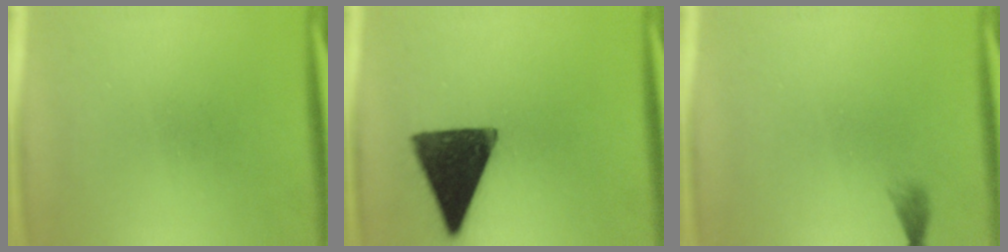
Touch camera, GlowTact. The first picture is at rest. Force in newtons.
{"total": 14.9}
{"total": 1.0}